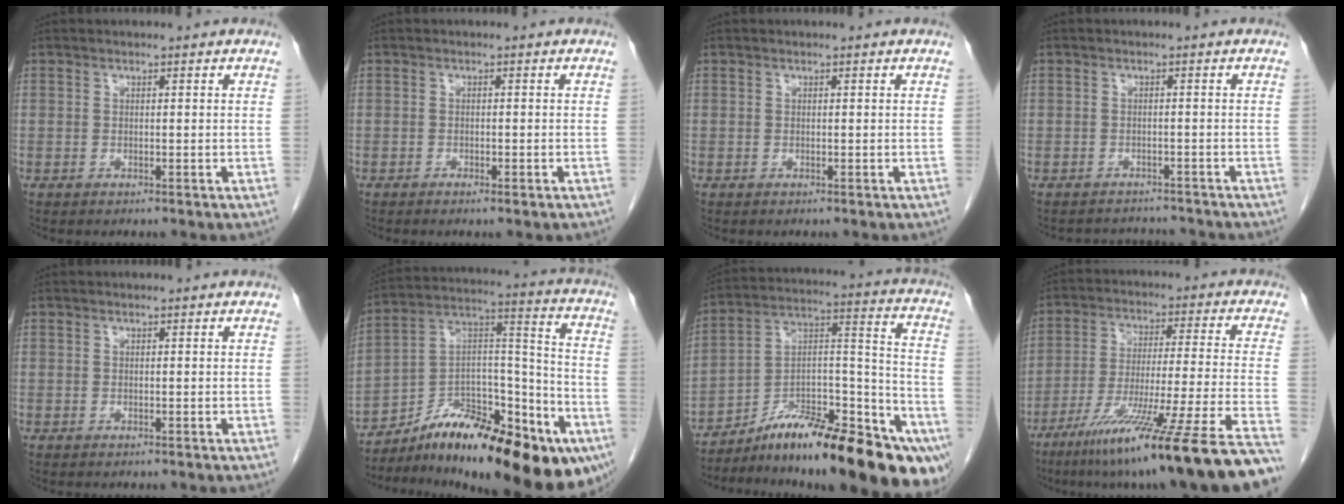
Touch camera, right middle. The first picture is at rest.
{"total": 1.3, "force": [-0.9, 0.2, 0.9], "torque": [-0.018, -0.001, -0.011]}
{"total": 0.0}
{"total": 4.7, "force": [-4.5, 1.4, -0.3], "torque": [0.007, 0.009, -0.060]}
{"total": 0.0}
{"total": 25.2, "force": [-17.3, 6.7, 17.0], "torque": [-0.193, 0.029, -0.264]}
{"total": 25.6, "force": [-19.3, 4.5, 16.2], "torque": [-0.173, 0.029, -0.295]}
{"total": 24.1, "force": [-18.1, -2.0, 15.8], "torque": [-0.187, -0.042, -0.292]}